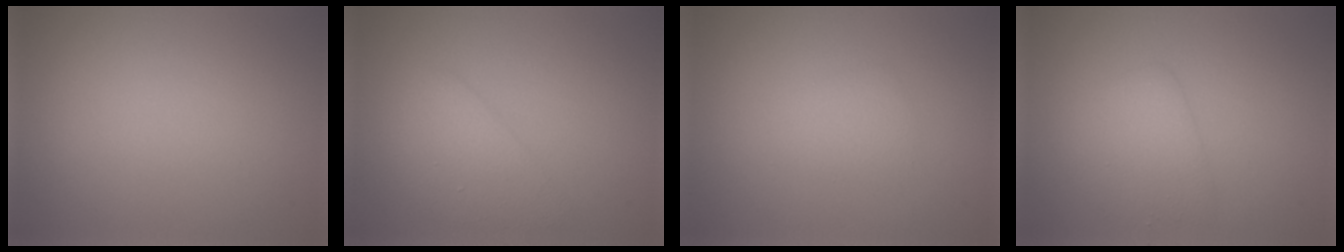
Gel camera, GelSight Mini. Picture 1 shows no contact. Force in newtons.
{"total": 3.0, "press": 3.0, "slide": 0.2}
{"total": 1.2, "press": 1.2, "slide": 0.0}
{"total": 2.6, "press": 2.6, "slide": 0.1}